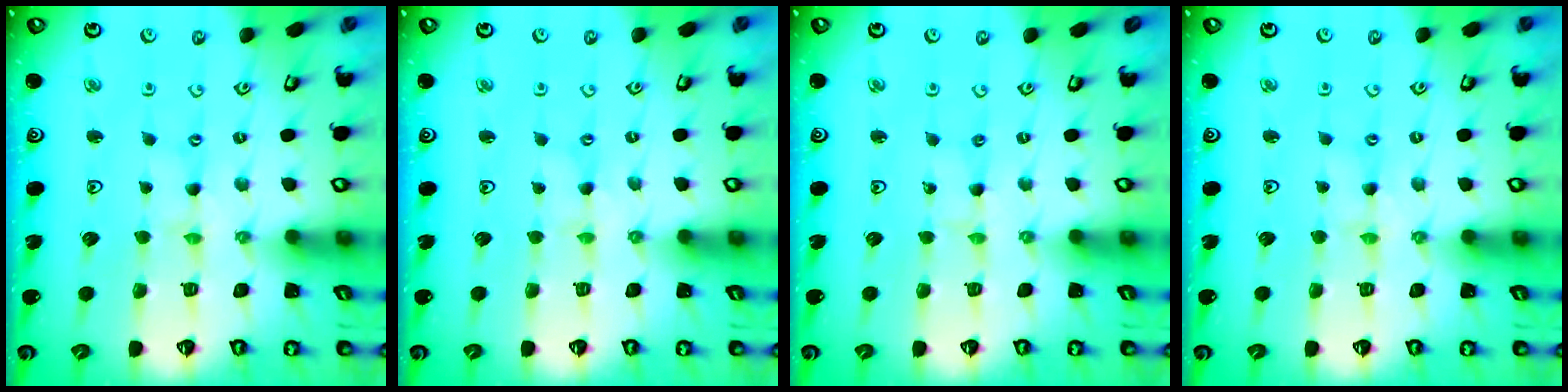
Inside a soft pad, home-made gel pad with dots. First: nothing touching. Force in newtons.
{"total": 0.0}
{"total": 1.1, "press": 1.1, "slide": 0.1}
{"total": 1.5, "press": 1.5, "slide": 0.2}